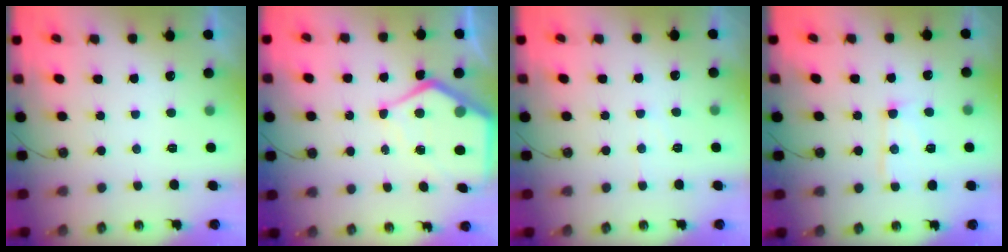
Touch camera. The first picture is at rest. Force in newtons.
{"total": 11.5, "press": 11.4, "slide": 1.3}
{"total": 5.1, "press": 5.0, "slide": 0.6}
{"total": 11.0, "press": 10.9, "slide": 1.0}